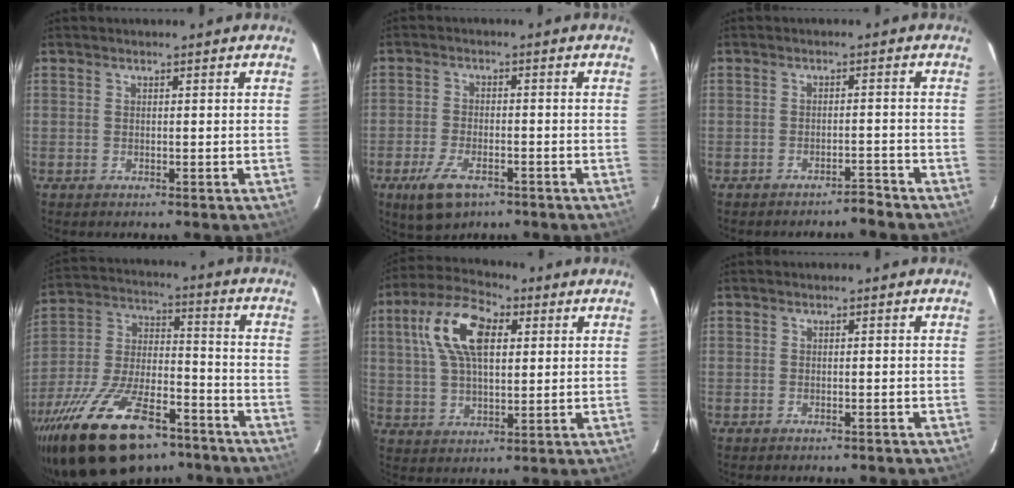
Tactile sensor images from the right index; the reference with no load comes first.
{"total": 7.8, "force": [-4.6, 3.7, 5.1], "torque": [-0.121, -0.013, -0.081]}
{"total": 2.5, "force": [-2.4, 0.1, 0.4], "torque": [-0.013, 0.003, -0.032]}
{"total": 26.0, "force": [-17.8, 10.9, 15.4], "torque": [-0.301, -0.013, -0.284]}
{"total": 13.5, "force": [4.1, 6.7, 10.9], "torque": [-0.213, 0.030, 0.072]}
{"total": 0.6, "force": [-0.5, 0.1, 0.0], "torque": [0.000, 0.005, -0.007]}